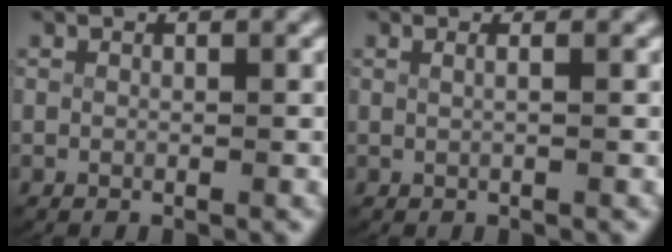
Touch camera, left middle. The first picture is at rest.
{"total": 0.7, "force": [0.1, -0.2, 0.7], "torque": [-0.014, -0.002, 0.004]}